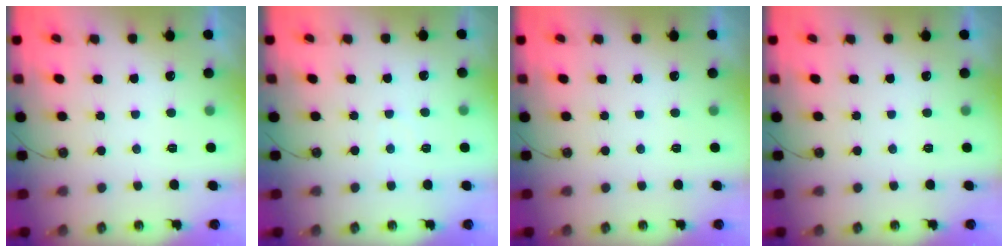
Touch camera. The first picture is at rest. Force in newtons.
{"total": 1.9, "press": 1.9, "slide": 0.3}
{"total": 0.0}
{"total": 0.0}